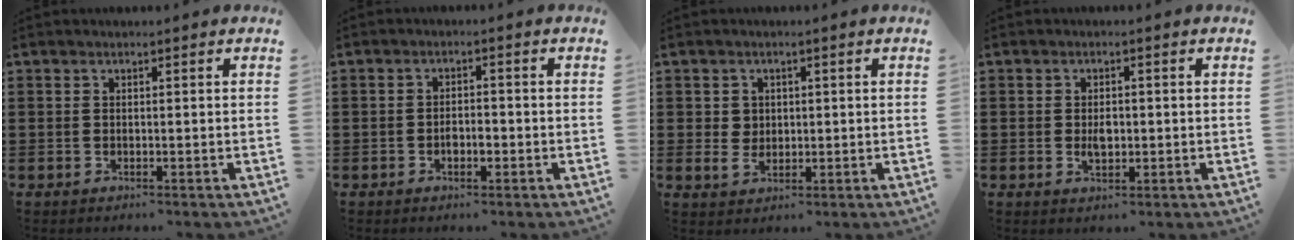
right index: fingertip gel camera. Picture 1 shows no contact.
{"total": 2.3, "force": [-0.9, 1.1, 1.8], "torque": [-0.035, 0.002, -0.017]}
{"total": 2.5, "force": [0.4, 2.3, 0.8], "torque": [-0.025, 0.010, 0.006]}
{"total": 2.4, "force": [-0.1, 1.4, 2.0], "torque": [-0.033, 0.000, -0.004]}